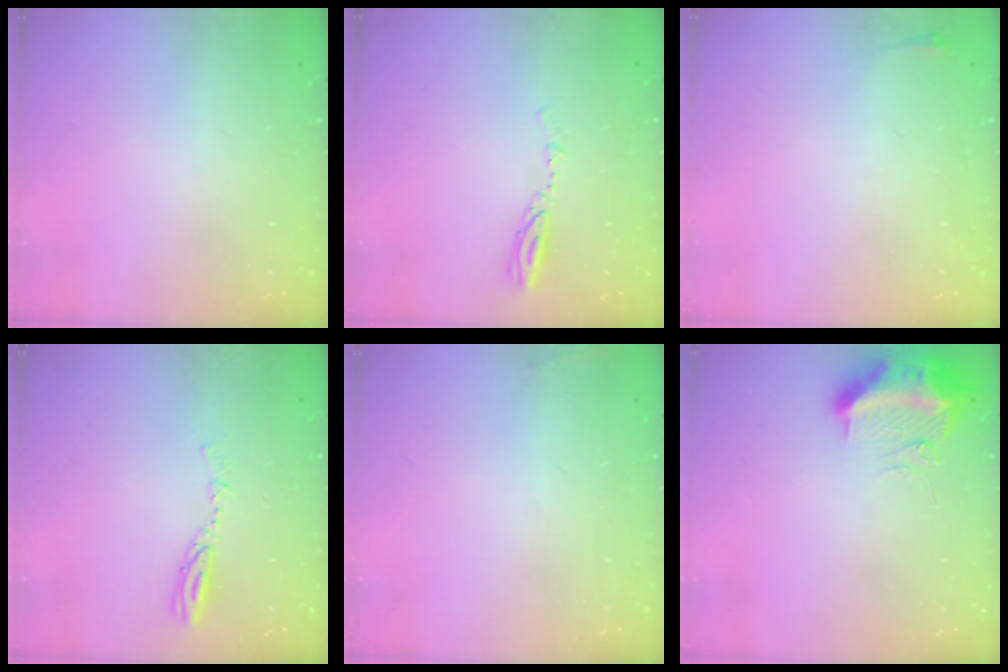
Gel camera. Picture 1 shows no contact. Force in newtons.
{"total": 3.6, "press": 3.5, "slide": 0.4}
{"total": 2.8, "press": 2.1, "slide": 1.9}
{"total": 4.0, "press": 3.9, "slide": 0.2}
{"total": 7.0, "press": 4.6, "slide": 5.3}
{"total": 11.6, "press": 11.5, "slide": 1.3}